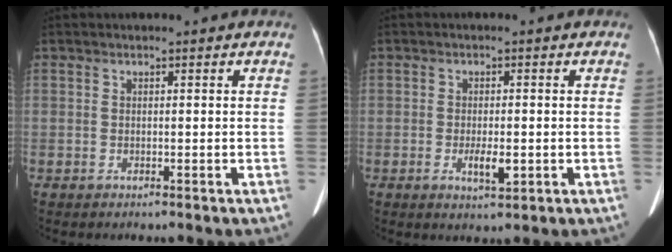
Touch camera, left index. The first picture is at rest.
{"total": 3.4, "force": [-1.0, 1.0, 3.1], "torque": [-0.058, -0.003, -0.011]}